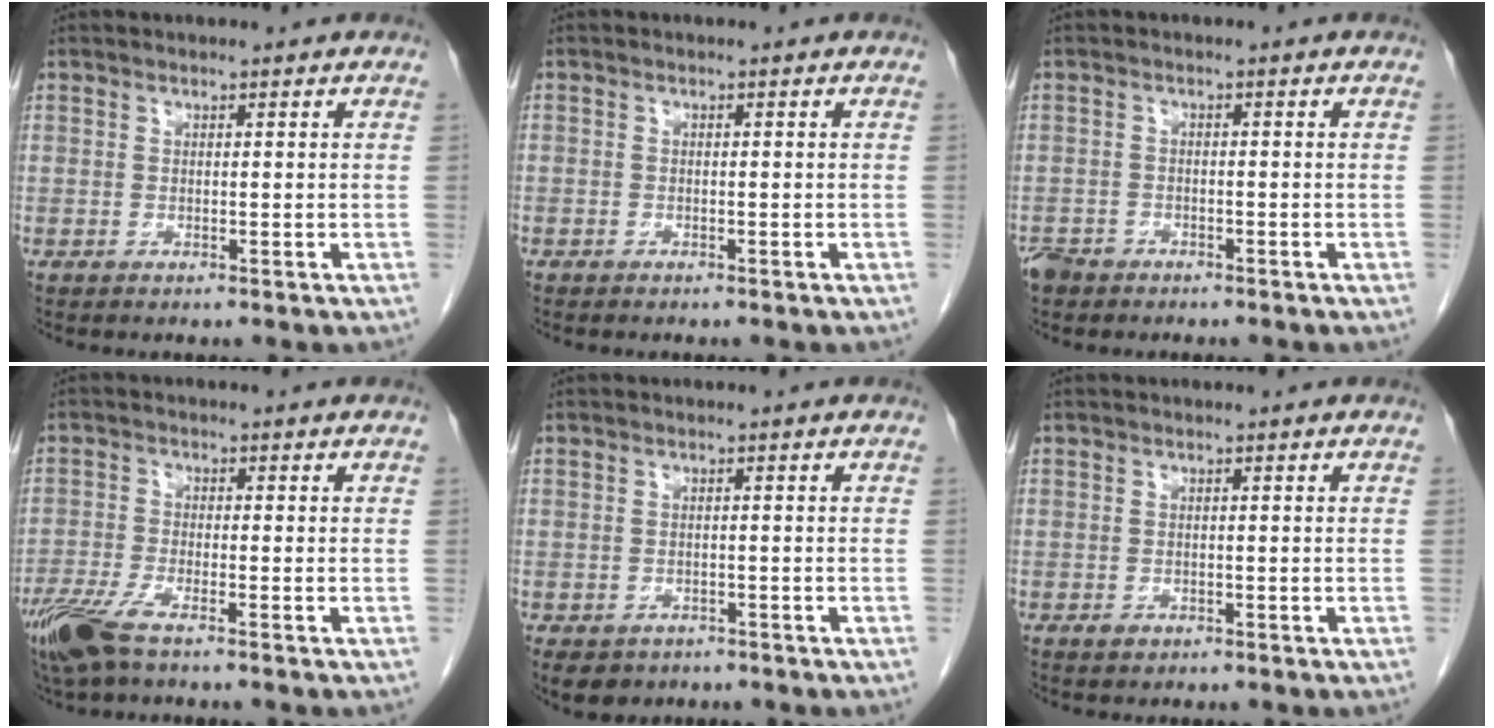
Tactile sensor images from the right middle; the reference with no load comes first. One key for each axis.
{"total": 0.7, "fx": -0.5, "fy": 0.5, "fz": 0.0, "tx": -0.005, "ty": 0.003, "tz": -0.008}
{"total": 2.8, "fx": -2.3, "fy": 1.6, "fz": 0.4, "tx": -0.015, "ty": 0.004, "tz": -0.039}
{"total": 6.6, "fx": -4.6, "fy": 1.2, "fz": 4.6, "tx": -0.100, "ty": -0.015, "tz": -0.089}
{"total": 6.1, "fx": -3.9, "fy": 4.3, "fz": 1.8, "tx": -0.031, "ty": 0.000, "tz": -0.050}
{"total": 0.9, "fx": -0.5, "fy": 0.7, "fz": 0.4, "tx": -0.006, "ty": 0.002, "tz": -0.003}